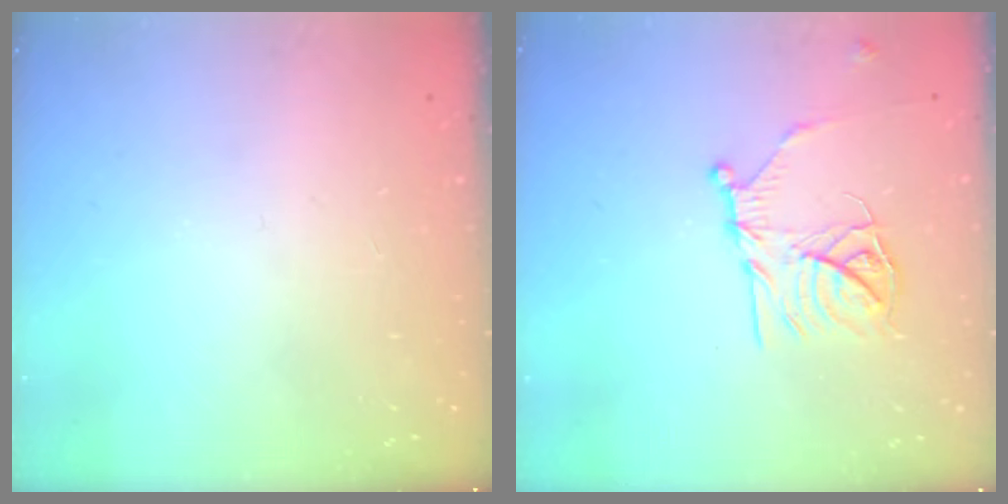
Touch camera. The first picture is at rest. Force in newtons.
{"total": 13.2, "press": 13.2, "slide": 0.8}